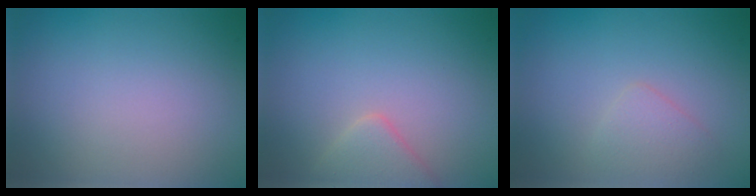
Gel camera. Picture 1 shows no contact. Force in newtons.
{"total": 2.3, "press": 2.3, "slide": 0.2}
{"total": 1.6, "press": 1.6, "slide": 0.1}